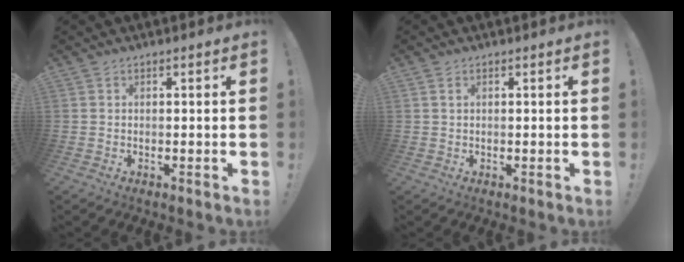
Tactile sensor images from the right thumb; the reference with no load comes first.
{"total": 1.4, "force": [0.7, 0.7, 1.0], "torque": [-0.021, 0.002, 0.013]}